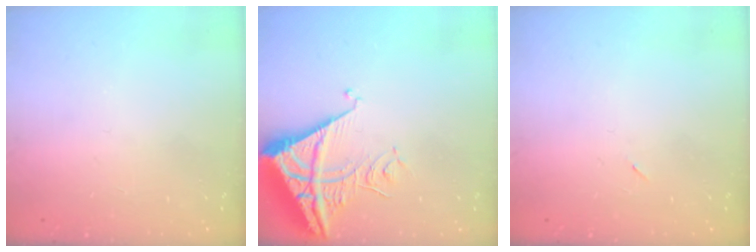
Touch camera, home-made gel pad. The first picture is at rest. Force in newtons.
{"total": 9.1, "press": 9.1, "slide": 1.0}
{"total": 2.2, "press": 1.9, "slide": 1.2}